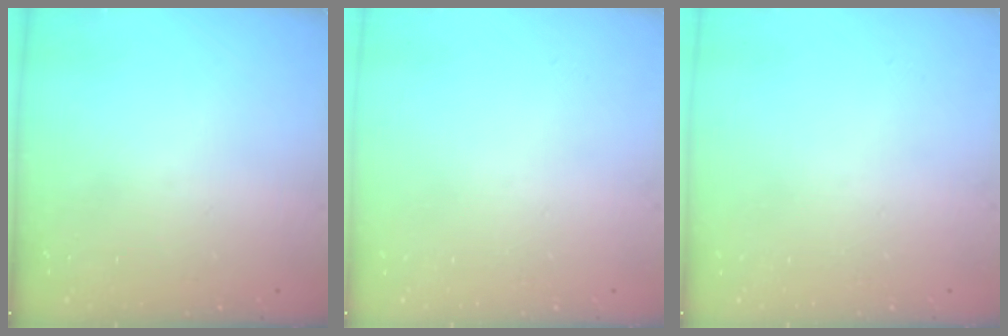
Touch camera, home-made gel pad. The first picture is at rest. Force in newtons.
{"total": 0.0}
{"total": 0.0}